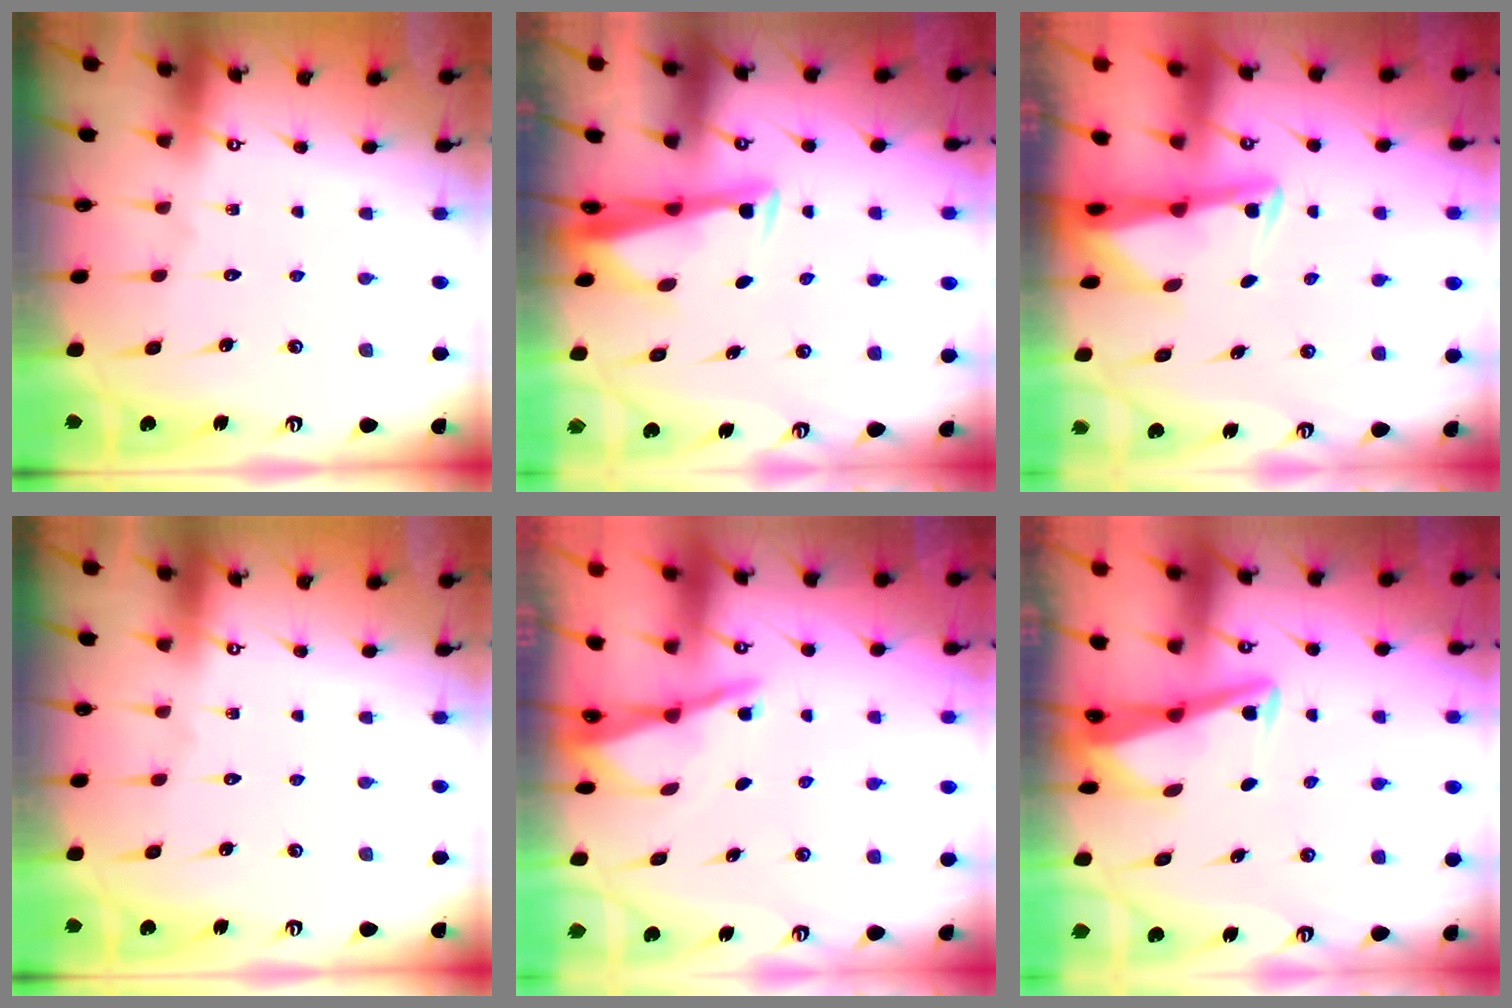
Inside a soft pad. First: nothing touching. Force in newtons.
{"total": 3.4, "press": 3.3, "slide": 0.9}
{"total": 2.7, "press": 2.6, "slide": 0.6}
{"total": 0.0}
{"total": 2.9, "press": 2.8, "slide": 0.3}
{"total": 4.0, "press": 3.9, "slide": 0.4}